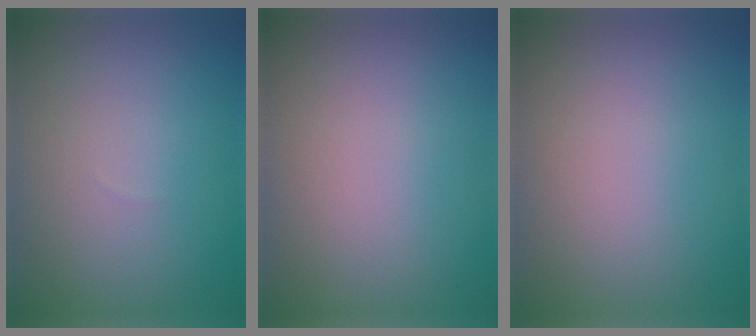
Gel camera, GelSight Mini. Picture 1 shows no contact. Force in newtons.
{"total": 0.0}
{"total": 0.0}